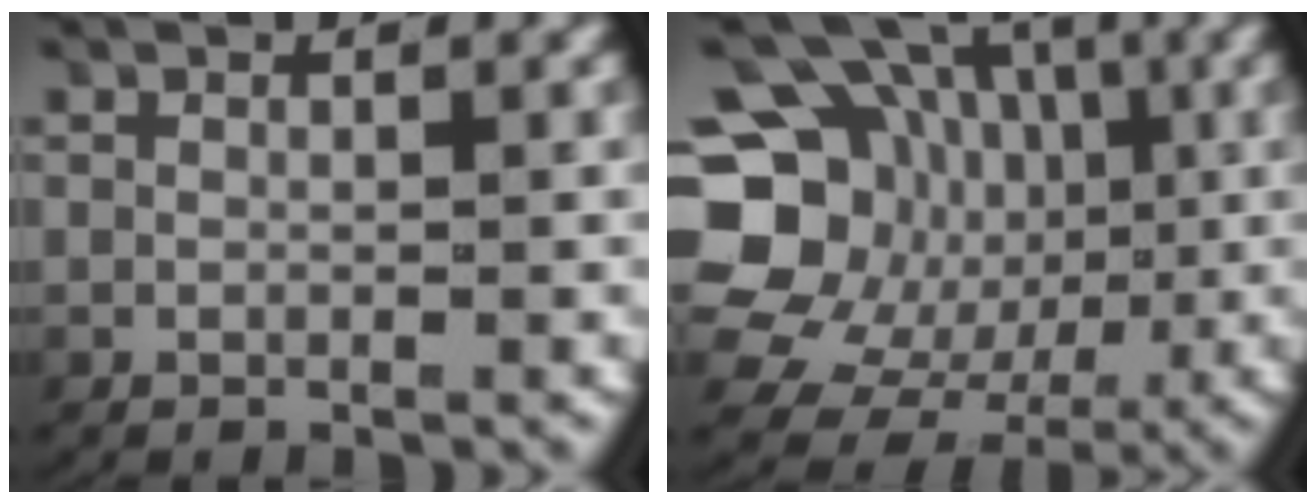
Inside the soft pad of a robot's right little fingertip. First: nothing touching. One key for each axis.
{"total": 15.8, "fx": 0.4, "fy": 14.0, "fz": 7.2, "tx": -0.152, "ty": -0.045, "tz": 0.012}